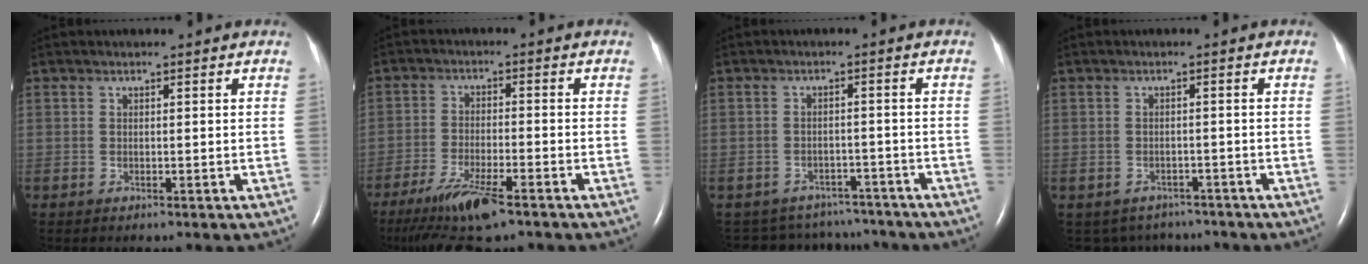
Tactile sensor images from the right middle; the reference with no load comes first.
{"total": 9.8, "force": [-6.8, 1.3, 6.9], "torque": [-0.132, -0.026, -0.117]}
{"total": 10.3, "force": [-9.5, 4.1, 0.5], "torque": [-0.017, 0.022, -0.115]}
{"total": 5.3, "force": [-4.6, 2.6, 0.0], "torque": [0.004, 0.009, -0.057]}